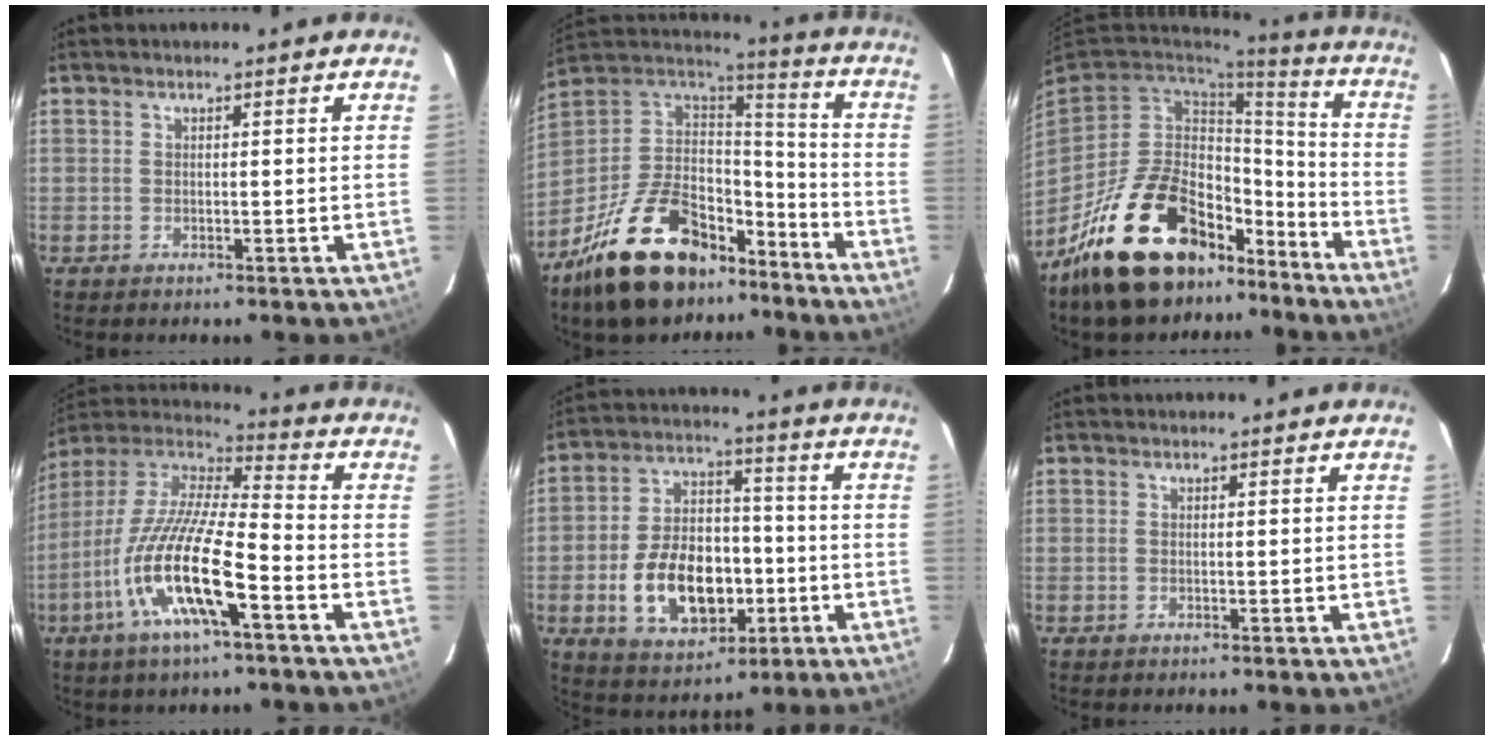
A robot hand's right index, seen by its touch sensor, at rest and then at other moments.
{"total": 26.6, "force": [-17.9, 13.4, 14.5], "torque": [-0.299, 0.012, -0.273]}
{"total": 25.1, "force": [-17.4, 12.5, 13.0], "torque": [-0.248, 0.023, -0.257]}
{"total": 18.1, "force": [-7.8, 3.7, 16.0], "torque": [-0.312, -0.025, -0.156]}
{"total": 15.8, "force": [-4.5, 10.1, 11.3], "torque": [-0.228, 0.015, -0.057]}
{"total": 0.0}